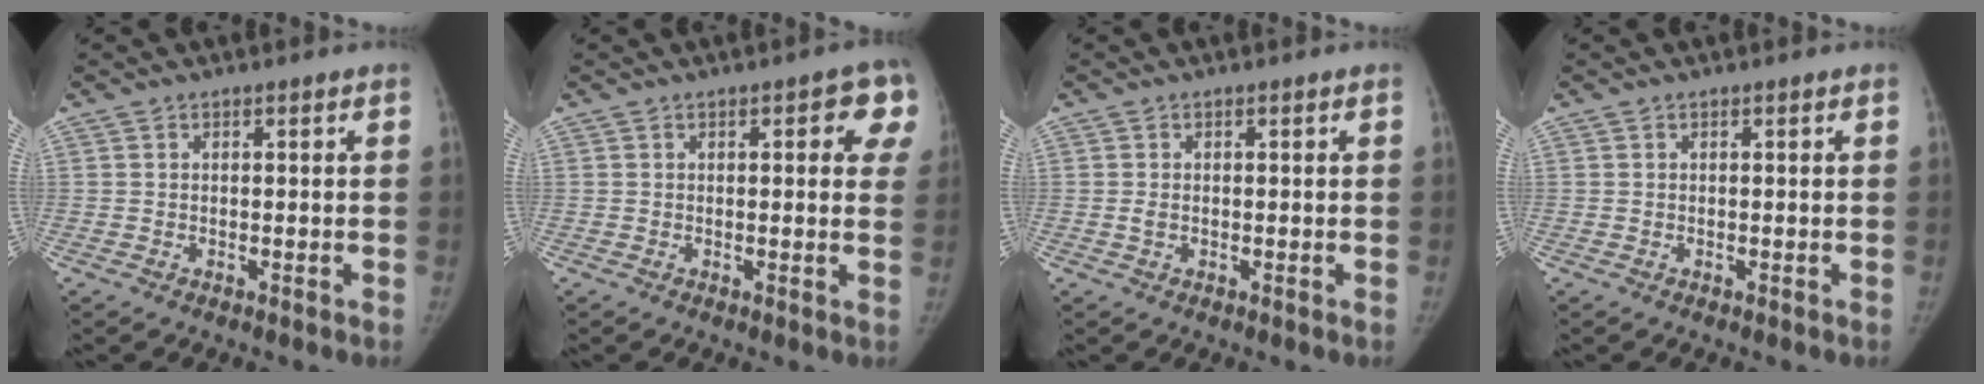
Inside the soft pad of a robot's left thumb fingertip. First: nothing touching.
{"total": 7.6, "force": [2.7, 2.9, 6.5], "torque": [-0.044, -0.003, 0.023]}
{"total": 1.2, "force": [-0.1, 0.8, 0.8], "torque": [-0.012, 0.000, -0.002]}
{"total": 0.0}